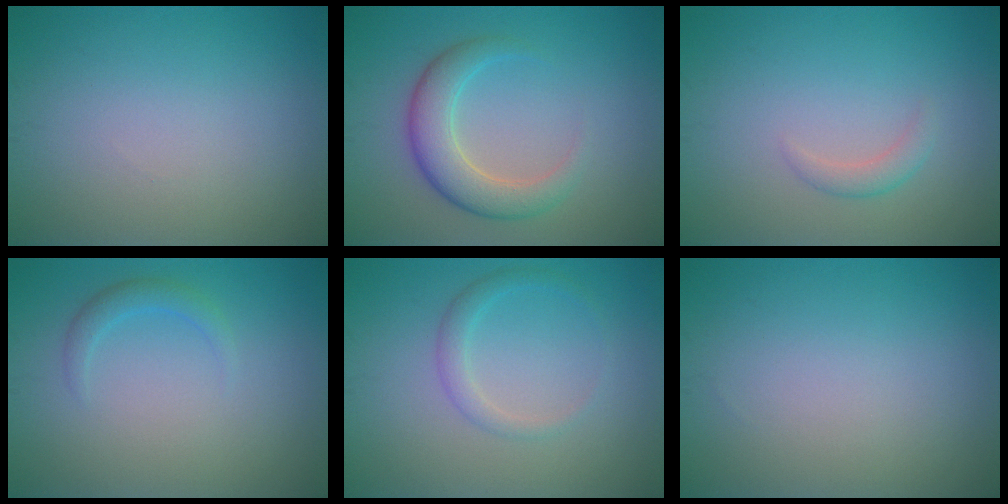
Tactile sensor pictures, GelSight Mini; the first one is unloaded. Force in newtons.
{"total": 4.6, "press": 4.6, "slide": 0.2}
{"total": 1.3, "press": 1.3, "slide": 0.1}
{"total": 1.5, "press": 1.5, "slide": 0.1}
{"total": 1.7, "press": 1.7, "slide": 0.1}
{"total": 0.0}